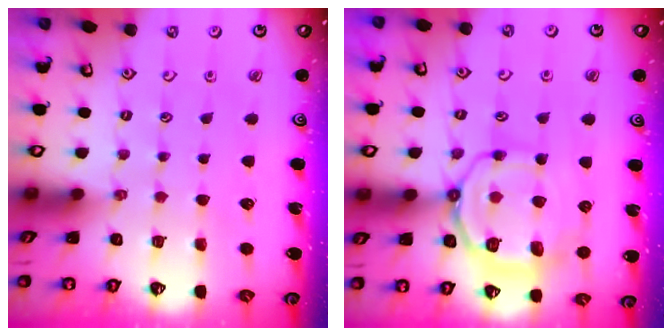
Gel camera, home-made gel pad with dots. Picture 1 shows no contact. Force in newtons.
{"total": 12.7, "press": 12.6, "slide": 1.4}